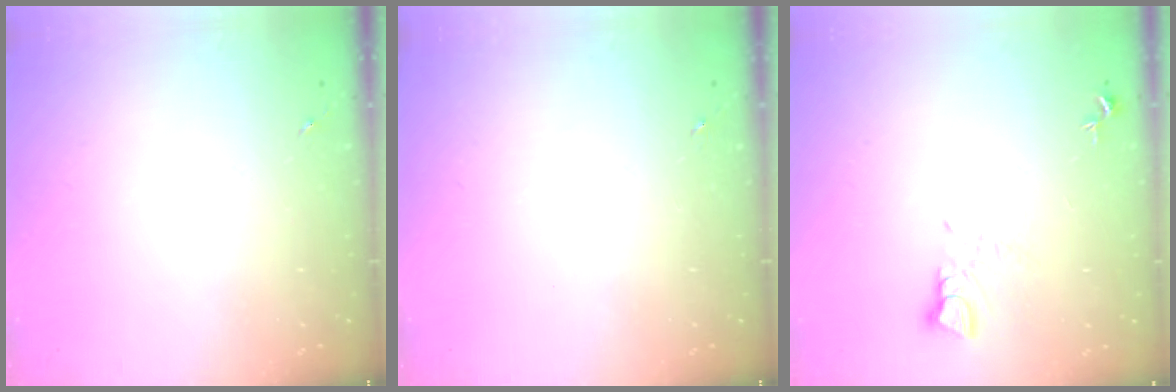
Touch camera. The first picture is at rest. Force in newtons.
{"total": 0.0}
{"total": 3.5, "press": 3.5, "slide": 0.3}